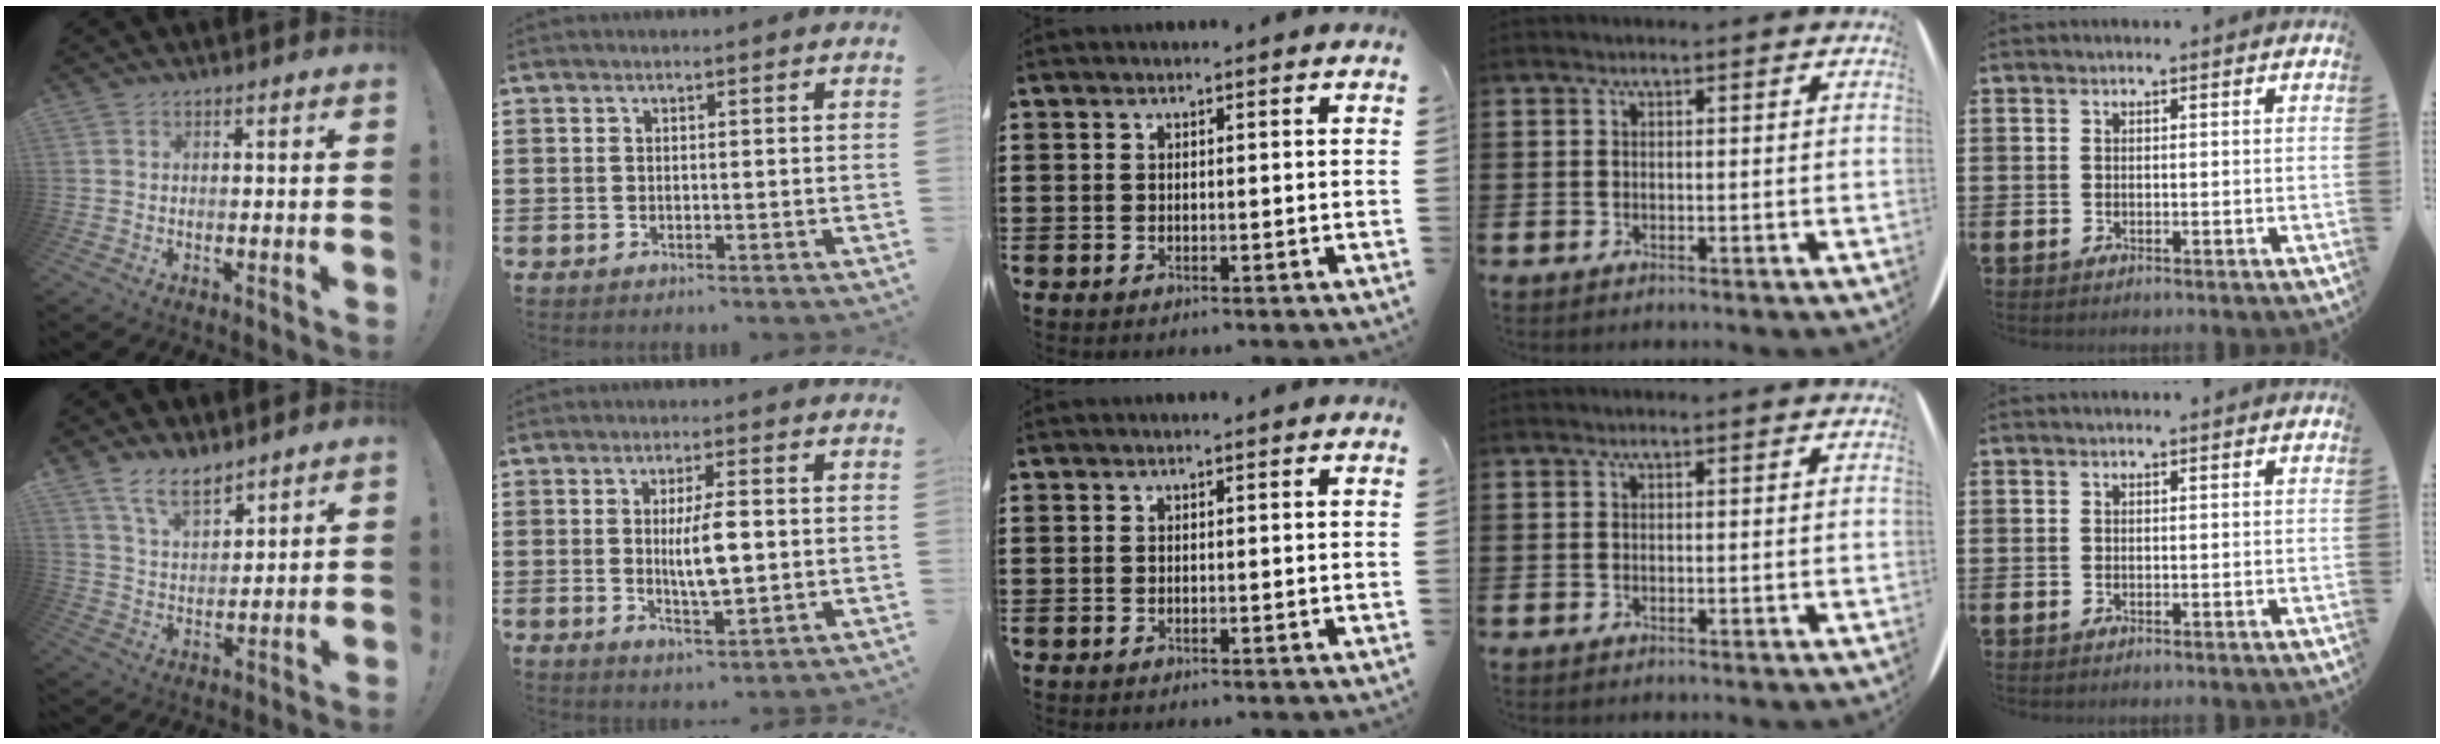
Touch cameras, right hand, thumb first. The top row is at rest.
{"thumb": {"total": 9.7, "force": [7.5, 4.0, 4.7], "torque": [-0.090, -0.042, 0.145]}, "index": {"total": 6.7, "force": [0.0, 2.0, 6.4], "torque": [-0.121, -0.005, -0.008]}}